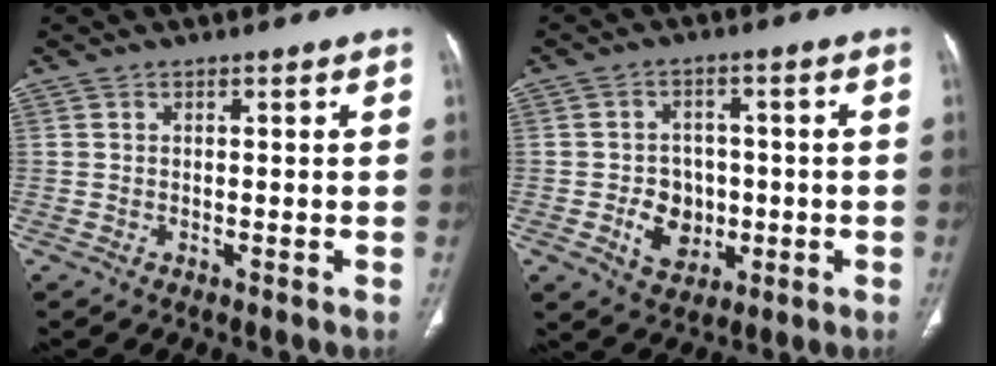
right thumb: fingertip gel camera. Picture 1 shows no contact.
{"total": 7.7, "force": [-1.5, 6.4, 4.1], "torque": [-0.031, 0.011, -0.015]}